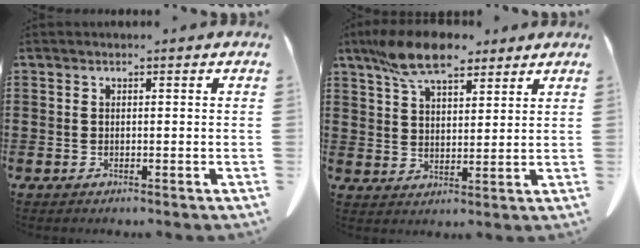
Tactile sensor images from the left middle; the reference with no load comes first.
{"total": 9.5, "force": [7.2, 3.5, 5.2], "torque": [-0.122, -0.005, 0.134]}